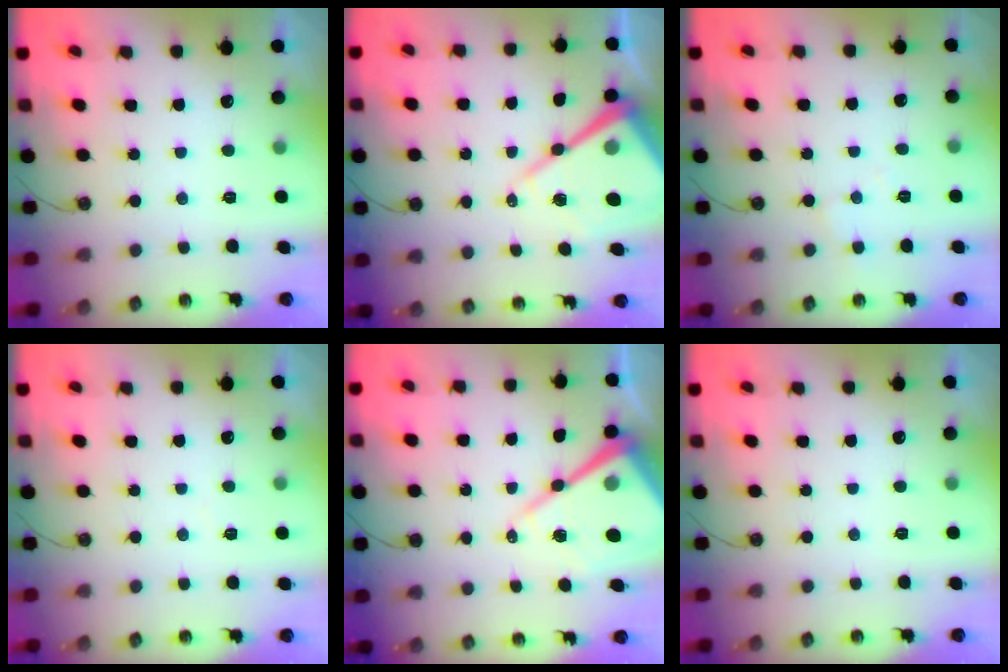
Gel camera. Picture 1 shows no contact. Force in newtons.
{"total": 18.7, "press": 18.6, "slide": 1.8}
{"total": 5.8, "press": 5.8, "slide": 0.7}
{"total": 2.6, "press": 2.6, "slide": 0.4}
{"total": 18.7, "press": 18.6, "slide": 1.8}
{"total": 0.0}